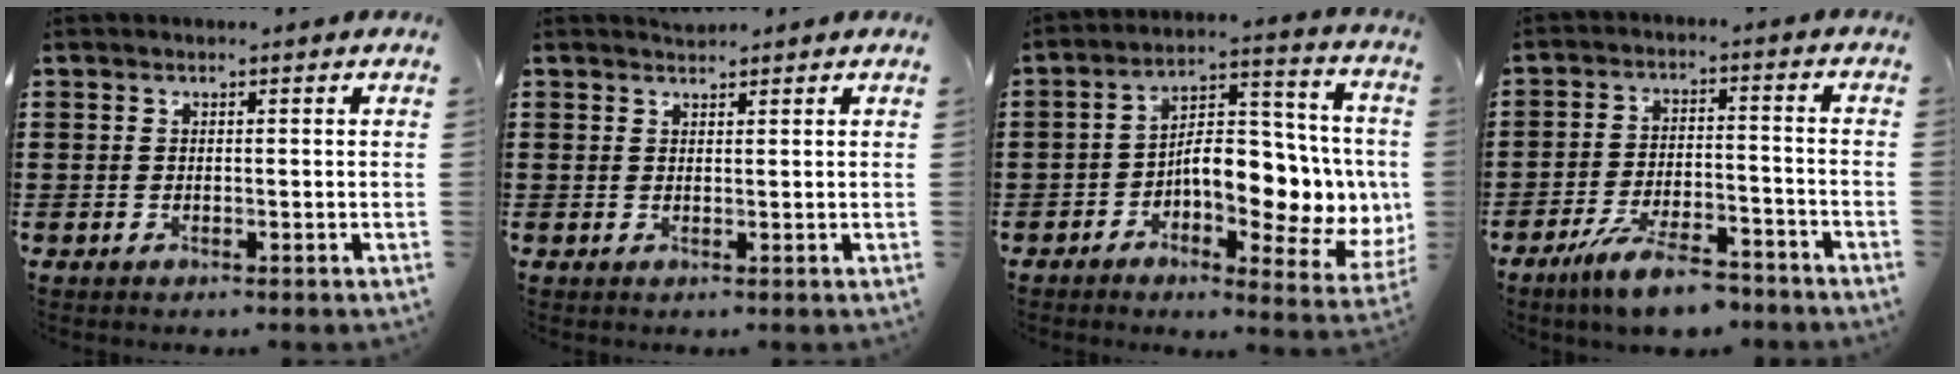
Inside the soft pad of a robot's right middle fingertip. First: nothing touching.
{"total": 1.2, "force": [1.2, 0.2, 0.0], "torque": [-0.001, 0.002, 0.023]}
{"total": 10.2, "force": [-1.1, 4.8, 8.9], "torque": [-0.134, -0.011, -0.020]}
{"total": 7.9, "force": [-6.5, 1.4, 4.2], "torque": [-0.088, 0.002, -0.124]}